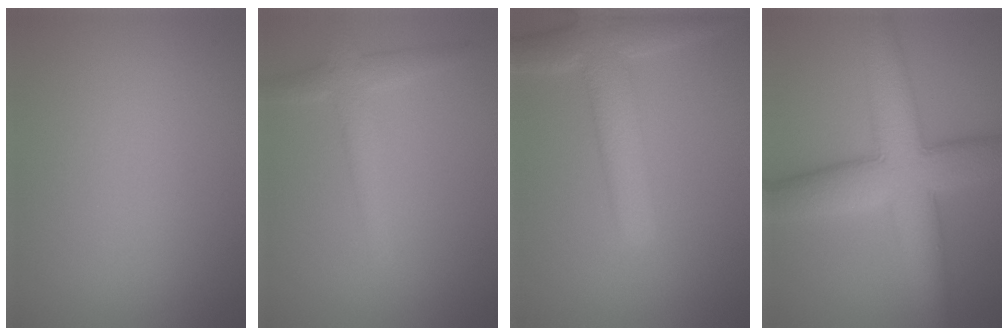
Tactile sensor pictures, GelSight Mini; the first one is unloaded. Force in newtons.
{"total": 2.8, "press": 2.8, "slide": 0.1}
{"total": 5.5, "press": 5.5, "slide": 0.3}
{"total": 9.0, "press": 9.0, "slide": 0.1}